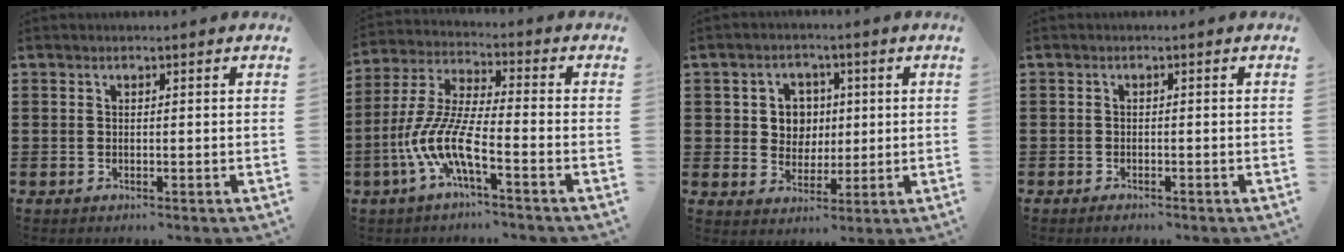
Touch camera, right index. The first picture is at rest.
{"total": 9.4, "force": [-4.6, 1.8, 8.0], "torque": [-0.202, -0.019, -0.097]}
{"total": 5.3, "force": [0.9, 4.8, 1.9], "torque": [-0.051, 0.014, 0.012]}
{"total": 0.6, "force": [-0.6, 0.2, 0.2], "torque": [-0.004, -0.002, -0.011]}